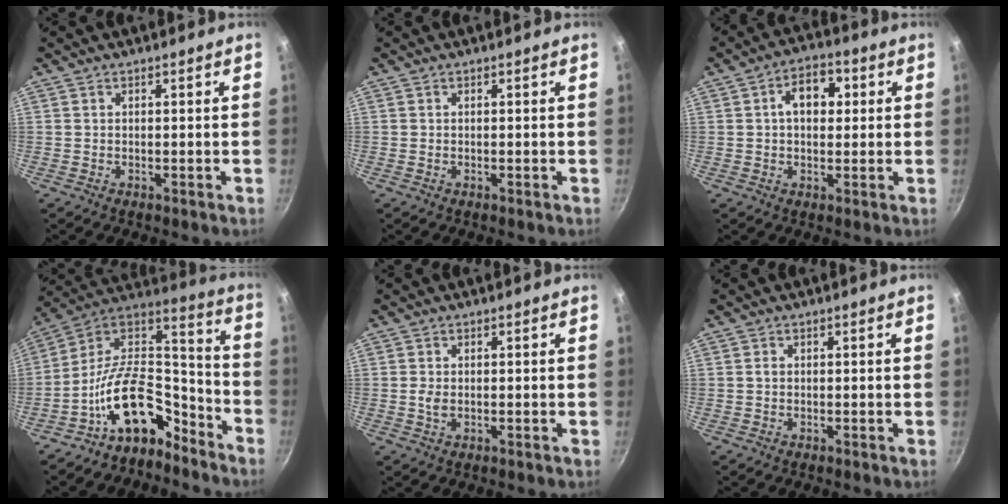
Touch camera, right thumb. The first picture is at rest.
{"total": 0.0}
{"total": 7.6, "force": [1.5, 4.8, 5.7], "torque": [-0.071, 0.014, 0.017]}
{"total": 15.3, "force": [-10.1, 7.7, 8.6], "torque": [-0.117, 0.124, -0.182]}
{"total": 1.7, "force": [-0.1, 1.0, 1.4], "torque": [-0.029, -0.002, -0.002]}
{"total": 0.6, "force": [0.0, 0.5, 0.3], "torque": [-0.003, 0.002, -0.001]}